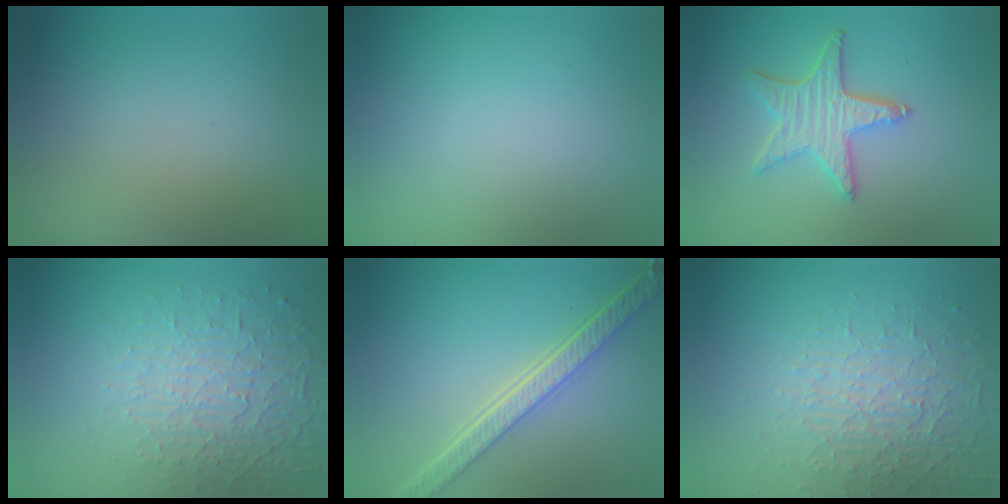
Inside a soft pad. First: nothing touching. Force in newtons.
{"total": 0.0}
{"total": 4.3, "press": 3.6, "slide": 2.2}
{"total": 5.2, "press": 3.2, "slide": 4.1}
{"total": 5.5, "press": 4.0, "slide": 3.8}
{"total": 3.7, "press": 3.5, "slide": 1.4}